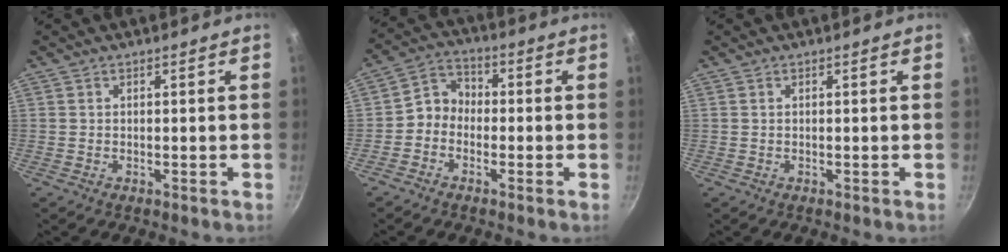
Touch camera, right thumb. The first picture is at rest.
{"total": 5.9, "force": [-1.7, 4.9, 2.9], "torque": [-0.029, 0.028, -0.048]}
{"total": 0.0}